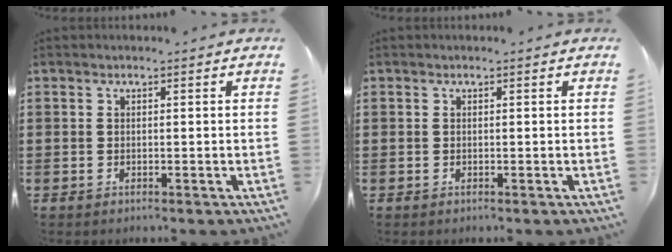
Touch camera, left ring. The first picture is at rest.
{"total": 0.0}